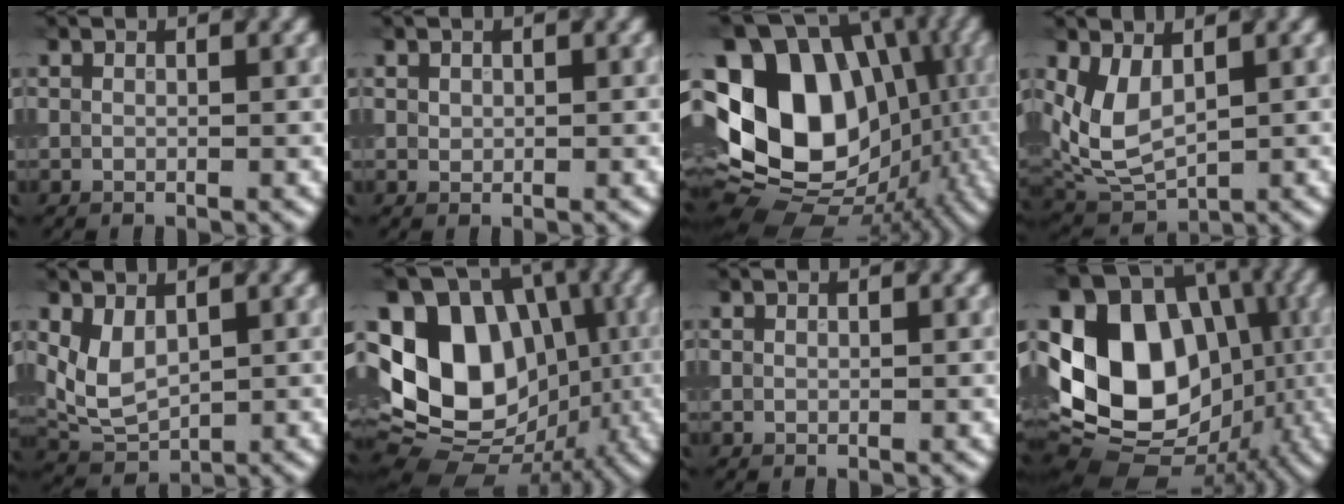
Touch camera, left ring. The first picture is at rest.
{"total": 0.6, "force": [0.3, 0.5, 0.2], "torque": [0.000, -0.002, 0.006]}
{"total": 17.7, "force": [0.5, 13.4, 11.5], "torque": [-0.208, 0.018, 0.003]}
{"total": 4.7, "force": [1.0, 2.8, 3.7], "torque": [-0.085, -0.010, 0.029]}
{"total": 3.6, "force": [1.0, 2.3, 2.6], "torque": [-0.056, -0.005, 0.026]}
{"total": 14.1, "force": [0.0, 10.8, 9.1], "torque": [-0.149, 0.007, -0.023]}
{"total": 0.0}
{"total": 15.6, "force": [-0.5, 12.5, 9.3], "torque": [-0.161, 0.006, -0.021]}